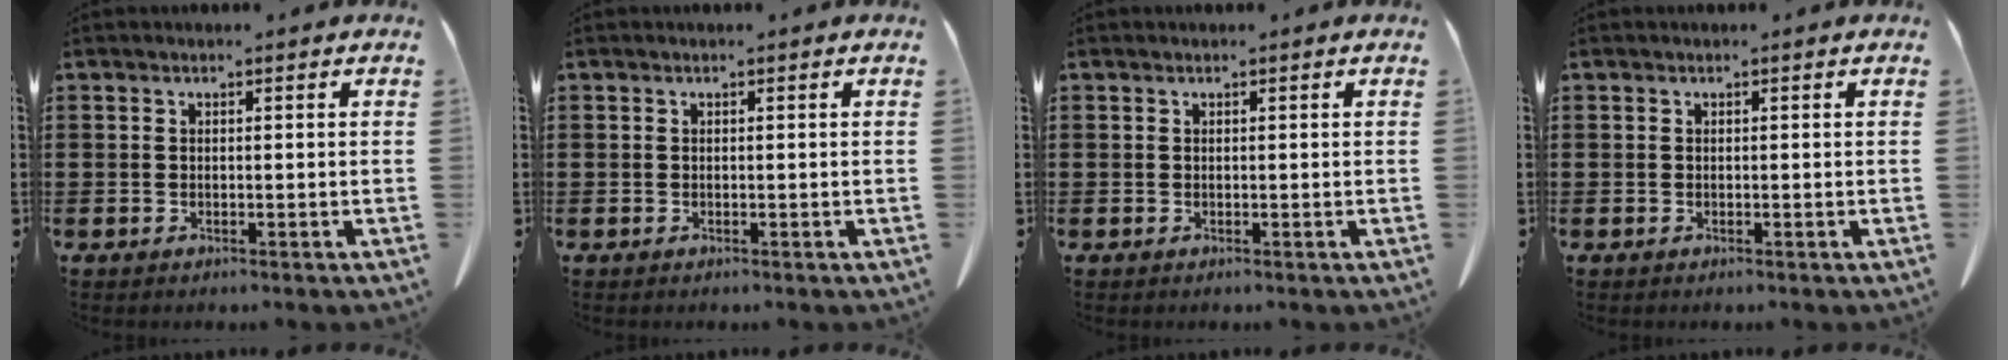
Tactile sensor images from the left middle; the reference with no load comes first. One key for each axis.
{"total": 0.0}
{"total": 0.0}
{"total": 0.0}